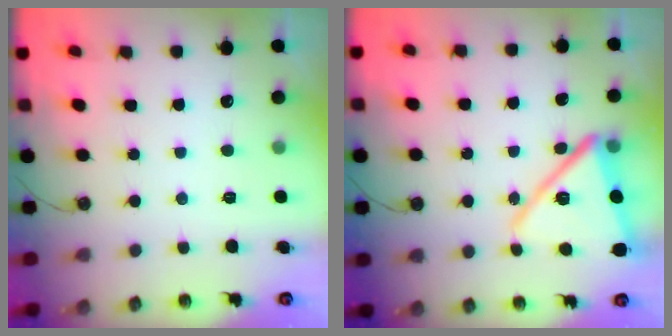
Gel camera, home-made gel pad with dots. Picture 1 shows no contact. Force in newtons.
{"total": 16.4, "press": 16.4, "slide": 1.1}